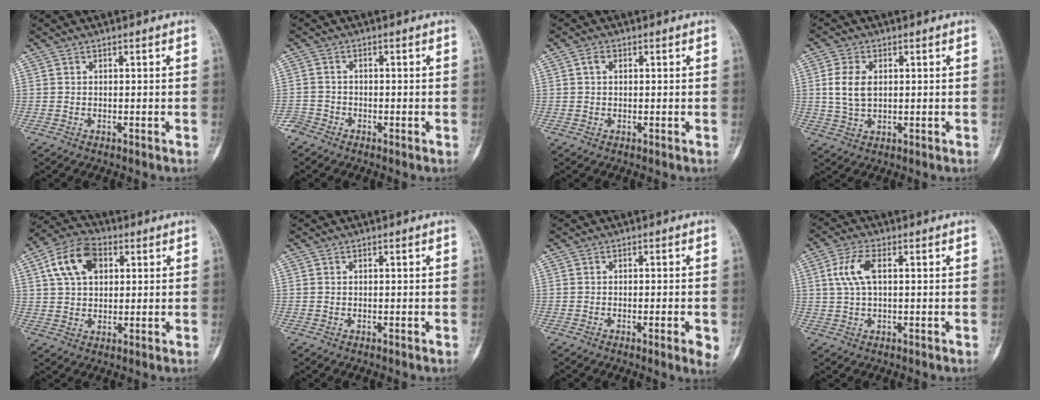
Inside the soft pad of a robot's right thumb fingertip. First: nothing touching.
{"total": 2.3, "force": [-1.8, 1.5, 0.1], "torque": [0.001, 0.003, -0.041]}
{"total": 1.6, "force": [0.4, 1.1, 1.1], "torque": [-0.017, 0.006, 0.006]}
{"total": 6.1, "force": [0.9, 3.8, 4.7], "torque": [-0.094, 0.000, 0.021]}
{"total": 10.9, "force": [3.6, 7.1, 7.4], "torque": [-0.122, 0.012, 0.057]}
{"total": 0.0}
{"total": 3.9, "force": [-1.2, 0.6, 3.7], "torque": [-0.053, -0.008, -0.015]}
{"total": 5.8, "force": [1.3, 2.7, 5.1], "torque": [-0.121, 0.012, 0.026]}